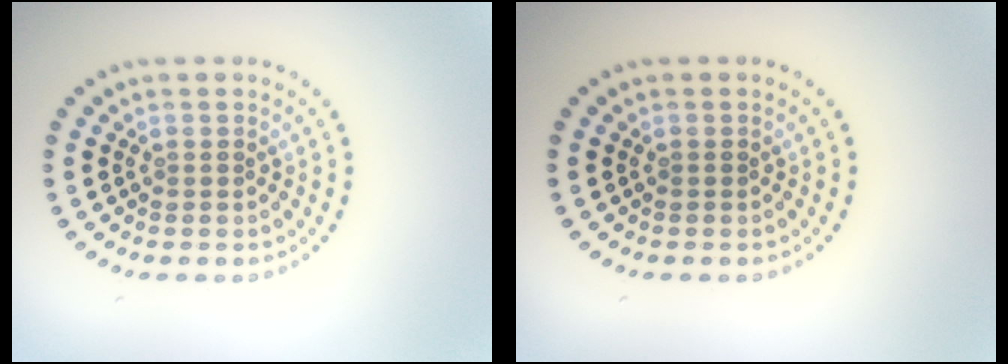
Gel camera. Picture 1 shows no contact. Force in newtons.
{"total": 0.0}